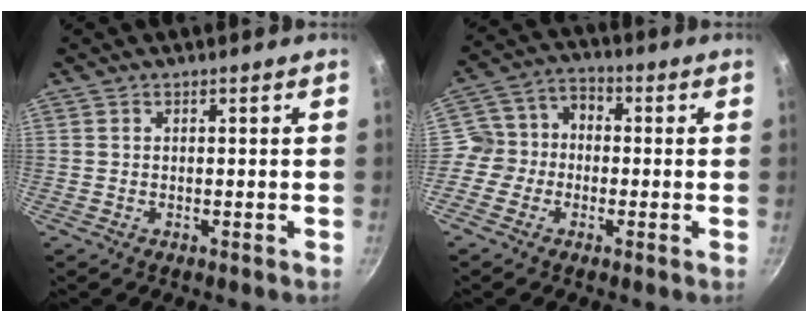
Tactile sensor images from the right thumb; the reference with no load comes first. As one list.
[{"total": 6.9, "force": [-1.5, 6.2, 2.6], "torque": [-0.011, 0.027, -0.048]}]